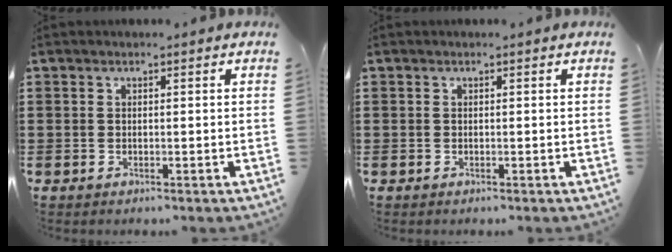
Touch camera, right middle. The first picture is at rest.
{"total": 0.0}